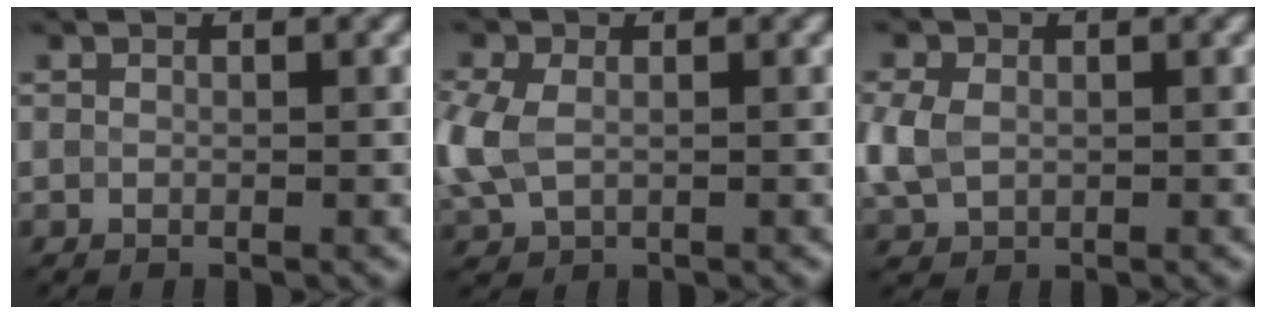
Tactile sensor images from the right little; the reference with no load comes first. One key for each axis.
{"total": 4.4, "fx": -0.1, "fy": 3.1, "fz": 3.1, "tx": -0.092, "ty": 0.000, "tz": -0.004}
{"total": 3.8, "fx": 0.0, "fy": 3.0, "fz": 2.3, "tx": -0.065, "ty": 0.001, "tz": -0.001}